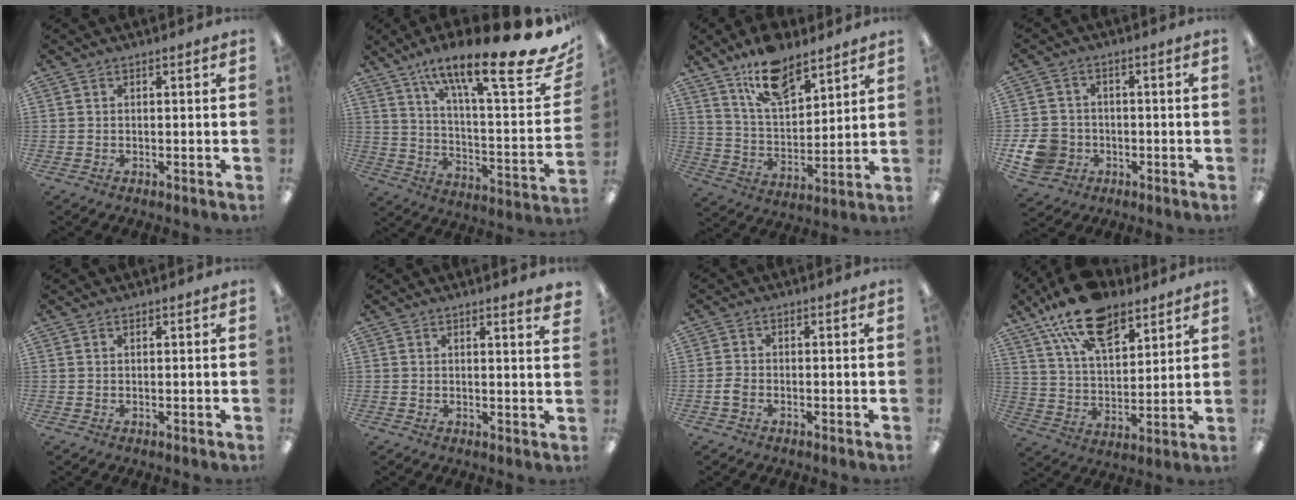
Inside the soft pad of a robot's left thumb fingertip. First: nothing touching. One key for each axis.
{"total": 22.8, "fx": 15.9, "fy": 4.4, "fz": 15.7, "tx": -0.232, "ty": -0.108, "tz": 0.250}
{"total": 13.8, "fx": 10.3, "fy": 5.9, "fz": 6.9, "tx": -0.124, "ty": -0.050, "tz": 0.187}
{"total": 8.6, "fx": -2.4, "fy": 7.5, "fz": 3.5, "tx": -0.085, "ty": 0.021, "tz": -0.041}
{"total": 0.5, "fx": 0.5, "fy": 0.2, "fz": 0.2, "tx": -0.004, "ty": 0.001, "tz": 0.009}
{"total": 2.3, "fx": 1.9, "fy": -0.2, "fz": 1.2, "tx": -0.012, "ty": -0.012, "tz": 0.031}
{"total": 2.1, "fx": -0.9, "fy": 1.3, "fz": 1.3, "tx": -0.030, "ty": 0.001, "tz": -0.017}
{"total": 17.7, "fx": 12.0, "fy": 8.6, "fz": 9.7, "tx": -0.177, "ty": -0.053, "tz": 0.216}